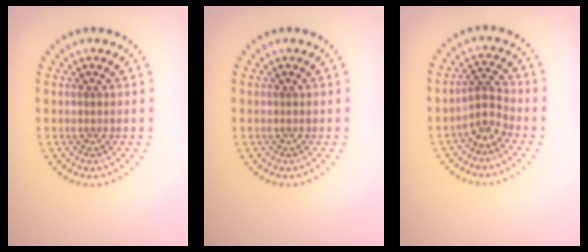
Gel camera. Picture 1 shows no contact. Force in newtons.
{"total": 0.0}
{"total": 2.4, "press": 1.7, "slide": 1.7}